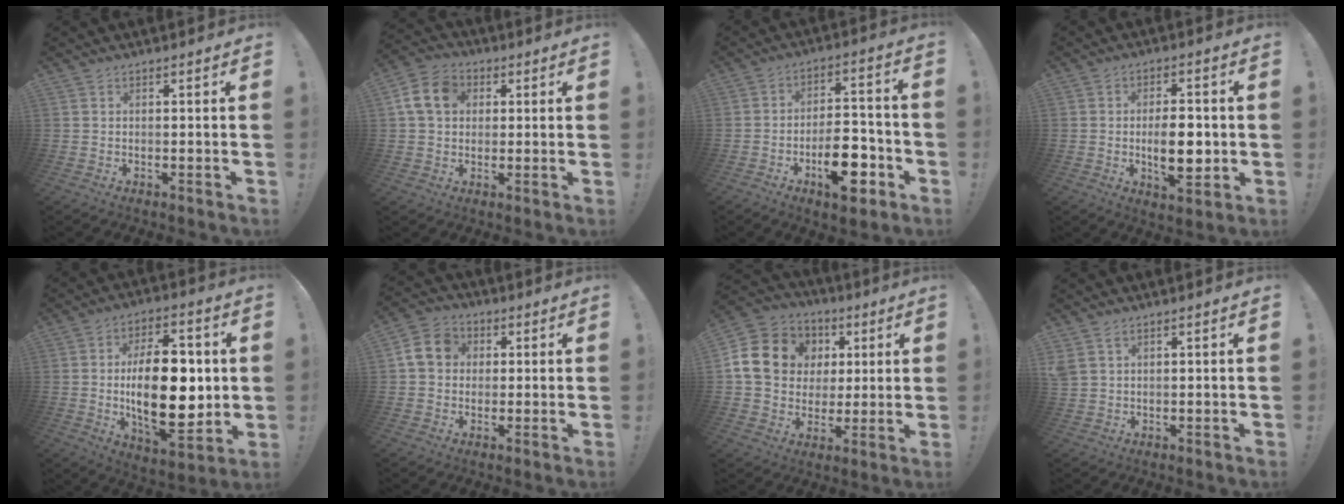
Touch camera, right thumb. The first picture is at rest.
{"total": 11.2, "force": [2.9, 8.8, 6.4], "torque": [-0.115, 0.011, 0.061]}
{"total": 14.7, "force": [-6.2, 7.1, 11.2], "torque": [-0.167, 0.043, -0.093]}
{"total": 10.4, "force": [-1.3, 4.6, 9.2], "torque": [-0.147, -0.008, -0.028]}
{"total": 24.3, "force": [0.3, 12.5, 20.8], "torque": [-0.347, -0.009, 0.009]}
{"total": 9.8, "force": [1.9, 8.3, 4.9], "torque": [-0.087, 0.013, 0.042]}
{"total": 17.4, "force": [4.3, 14.8, 8.0], "torque": [-0.117, -0.004, 0.103]}
{"total": 2.9, "force": [1.7, 1.6, 1.8], "torque": [-0.028, -0.006, 0.034]}